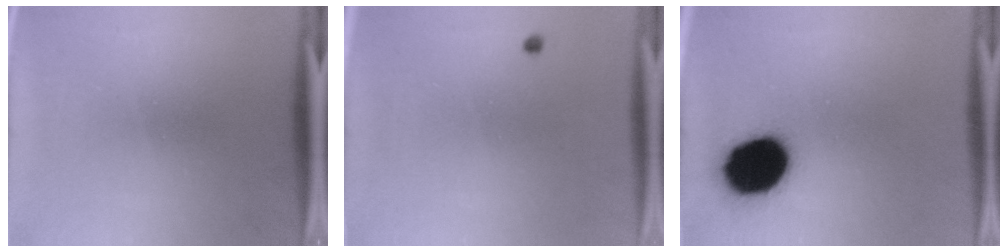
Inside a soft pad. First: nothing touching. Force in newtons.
{"total": 0.5}
{"total": 15.9}